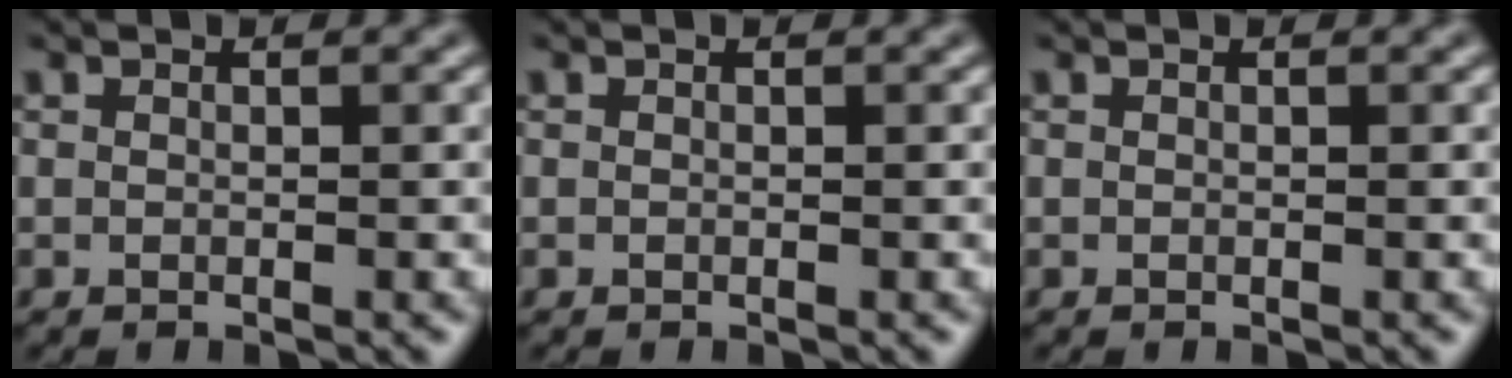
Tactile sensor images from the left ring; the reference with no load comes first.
{"total": 0.0}
{"total": 0.0}